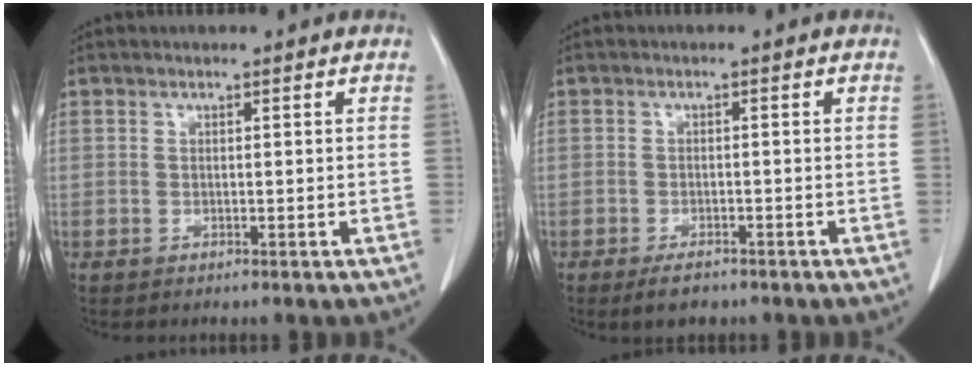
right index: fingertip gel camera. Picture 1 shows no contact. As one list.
[{"total": 2.9, "force": [-2.1, 1.1, 1.6], "torque": [-0.032, -0.004, -0.029]}]